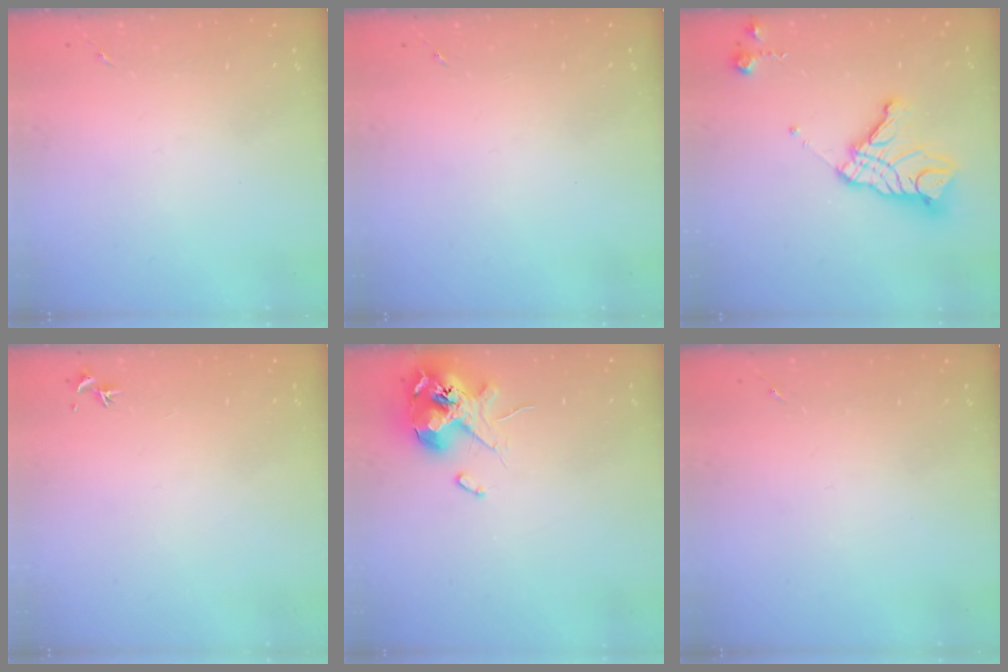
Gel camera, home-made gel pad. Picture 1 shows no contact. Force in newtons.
{"total": 0.0}
{"total": 18.0, "press": 17.9, "slide": 1.7}
{"total": 0.7, "press": 0.5, "slide": 0.4}
{"total": 12.4, "press": 12.3, "slide": 1.8}
{"total": 0.0}